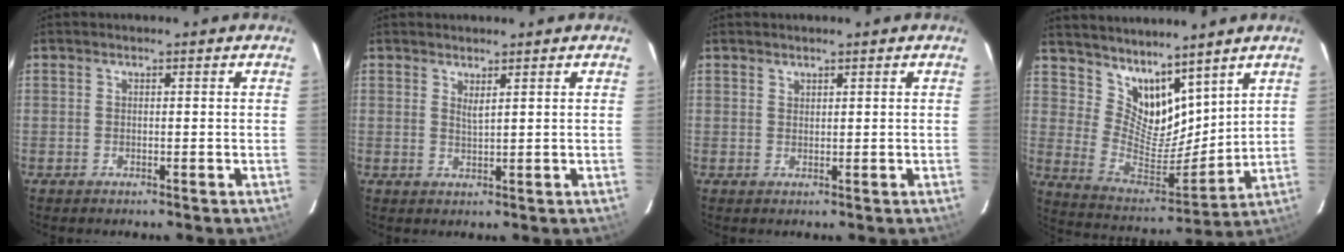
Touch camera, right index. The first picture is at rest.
{"total": 1.6, "force": [1.2, 0.0, 1.1], "torque": [-0.019, -0.002, 0.020]}
{"total": 0.8, "force": [0.8, 0.3, 0.0], "torque": [0.000, 0.001, 0.016]}
{"total": 13.1, "force": [10.1, 6.1, 5.6], "torque": [-0.107, -0.011, 0.204]}